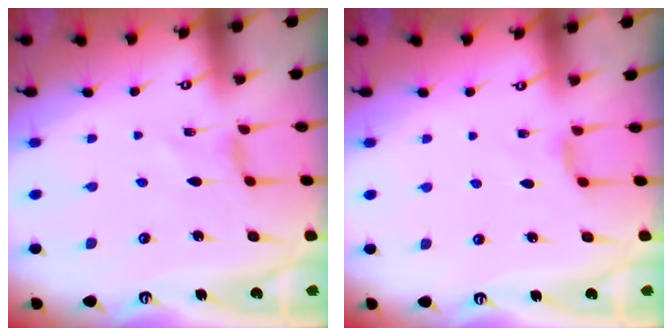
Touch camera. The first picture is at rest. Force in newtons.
{"total": 2.7, "press": 2.7, "slide": 0.3}